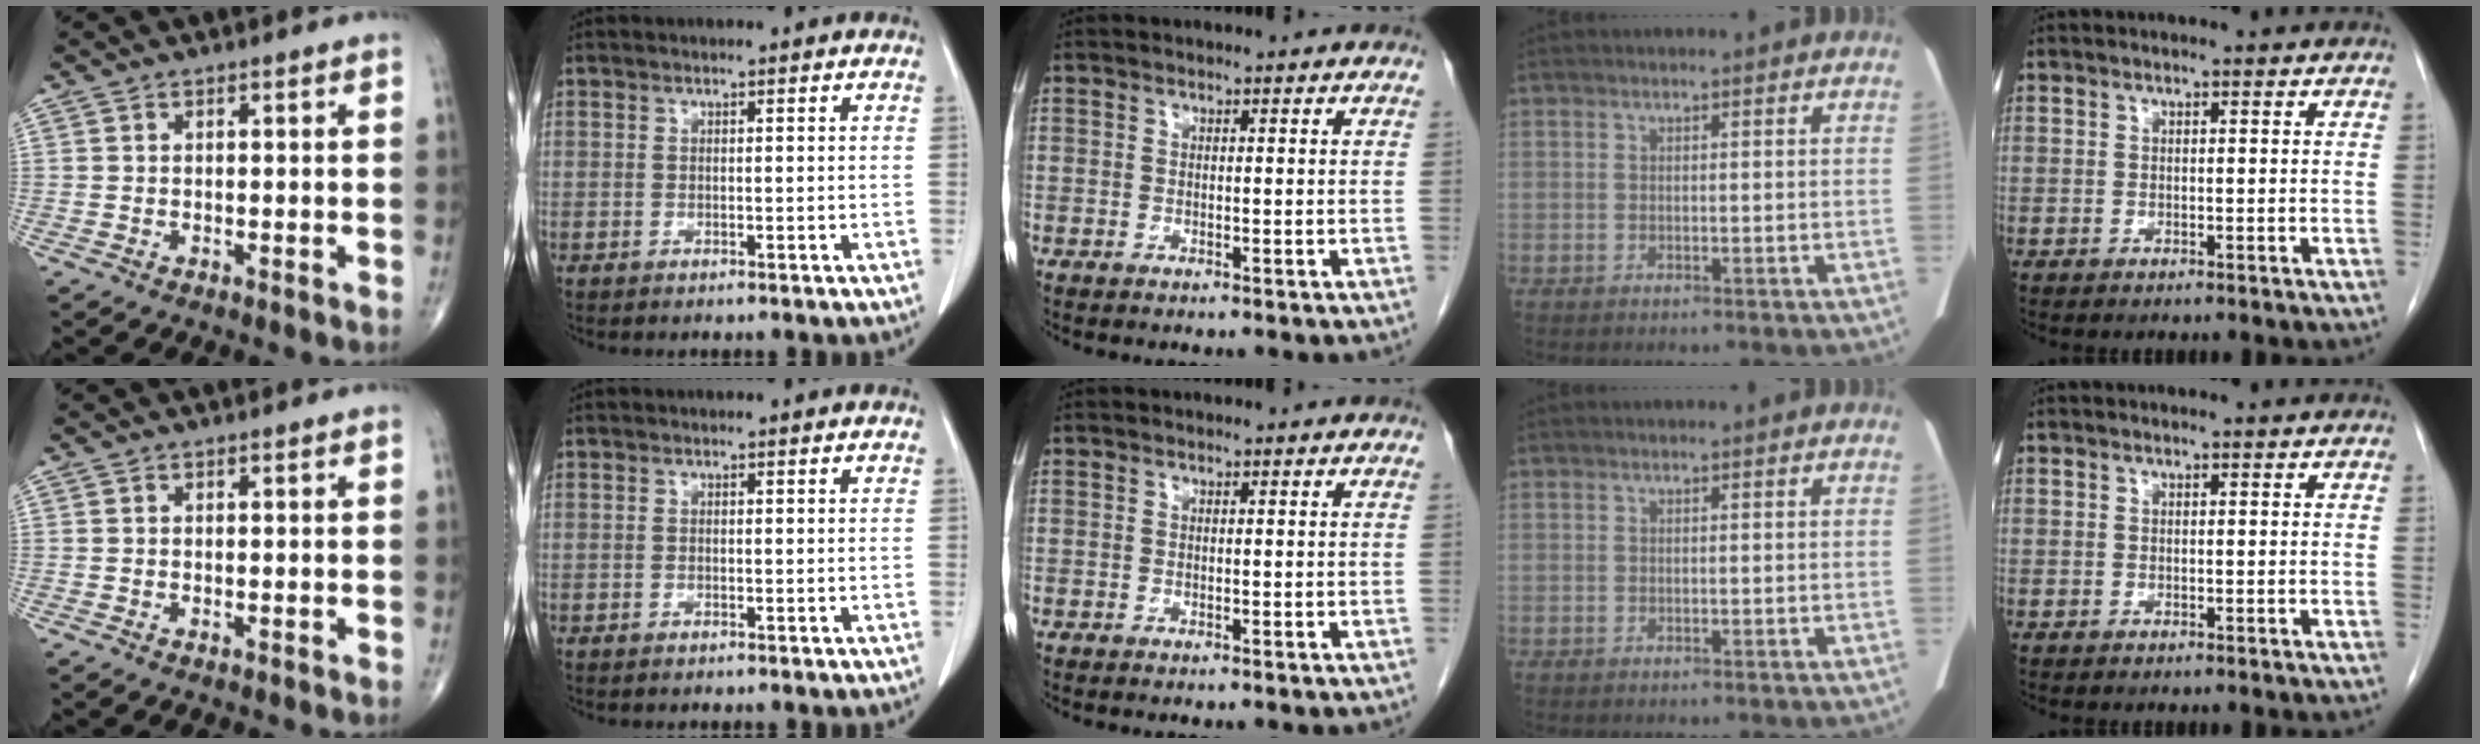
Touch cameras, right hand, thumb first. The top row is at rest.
{}